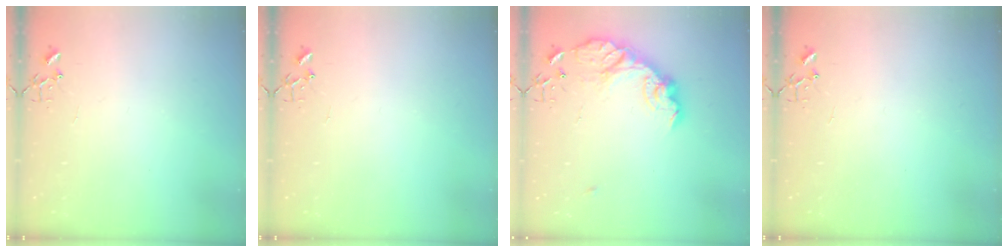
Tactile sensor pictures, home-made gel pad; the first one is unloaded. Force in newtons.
{"total": 0.0}
{"total": 15.7, "press": 15.7, "slide": 1.0}
{"total": 0.0}